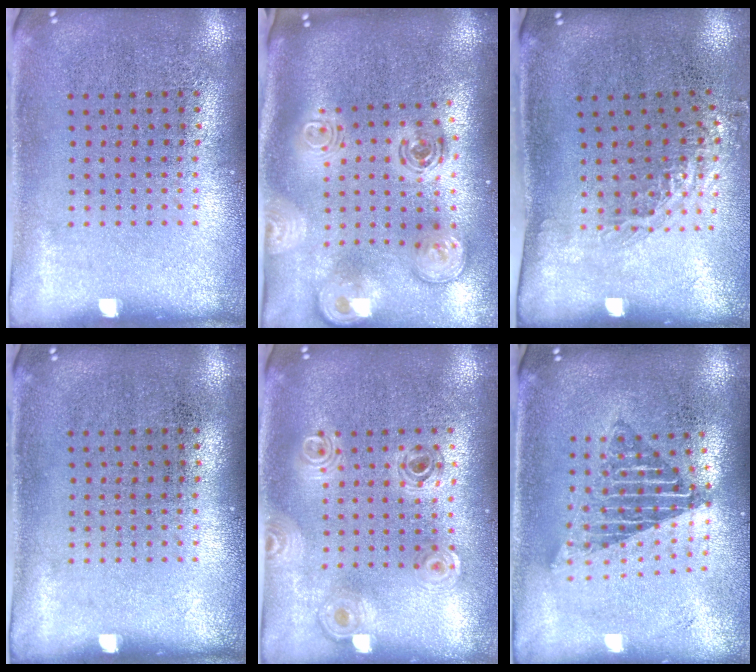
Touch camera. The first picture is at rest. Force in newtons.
{"total": 3.1, "press": 2.1, "slide": 2.3}
{"total": 1.2, "press": 1.0, "slide": 0.8}
{"total": 0.0}
{"total": 0.7, "press": 0.7, "slide": 0.2}
{"total": 1.6, "press": 1.4, "slide": 0.9}